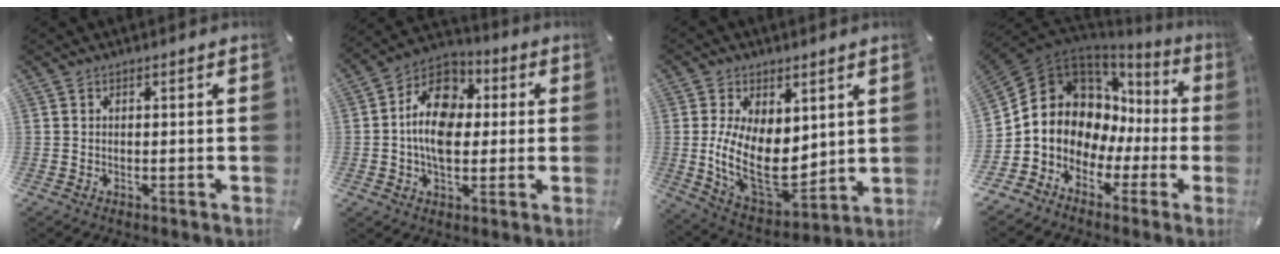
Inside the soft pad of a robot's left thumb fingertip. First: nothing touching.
{"total": 14.7, "force": [0.1, 10.6, 10.2], "torque": [-0.183, 0.011, 0.000]}
{"total": 17.0, "force": [1.3, 10.9, 12.9], "torque": [-0.245, -0.037, 0.029]}
{"total": 10.4, "force": [1.0, 10.0, 2.9], "torque": [-0.069, -0.041, 0.027]}